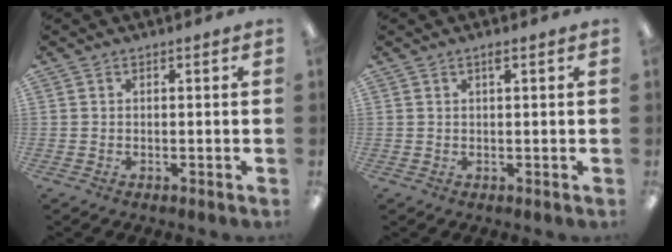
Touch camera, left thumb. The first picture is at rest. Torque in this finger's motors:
{"motor_torque": [-0.17, -0.03, -0.10, -0.09, 0.04]}